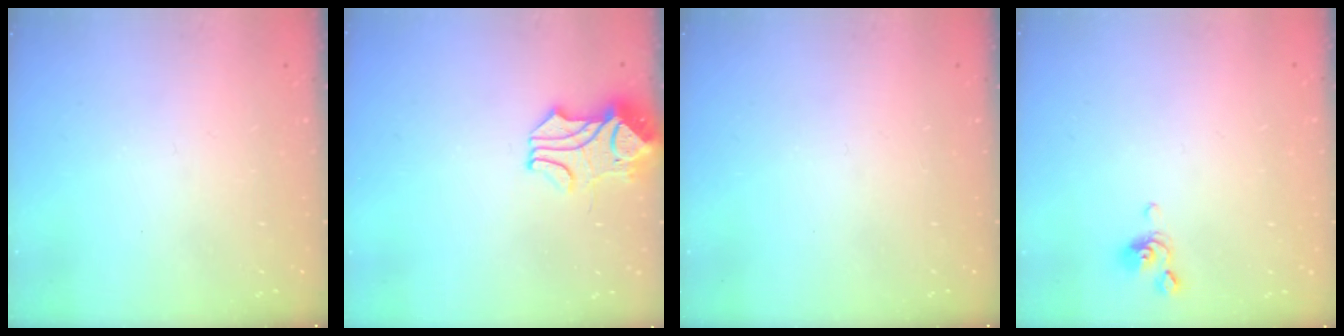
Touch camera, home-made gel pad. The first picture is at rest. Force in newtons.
{"total": 2.2, "press": 2.0, "slide": 1.0}
{"total": 0.0}
{"total": 2.3, "press": 2.3, "slide": 0.6}